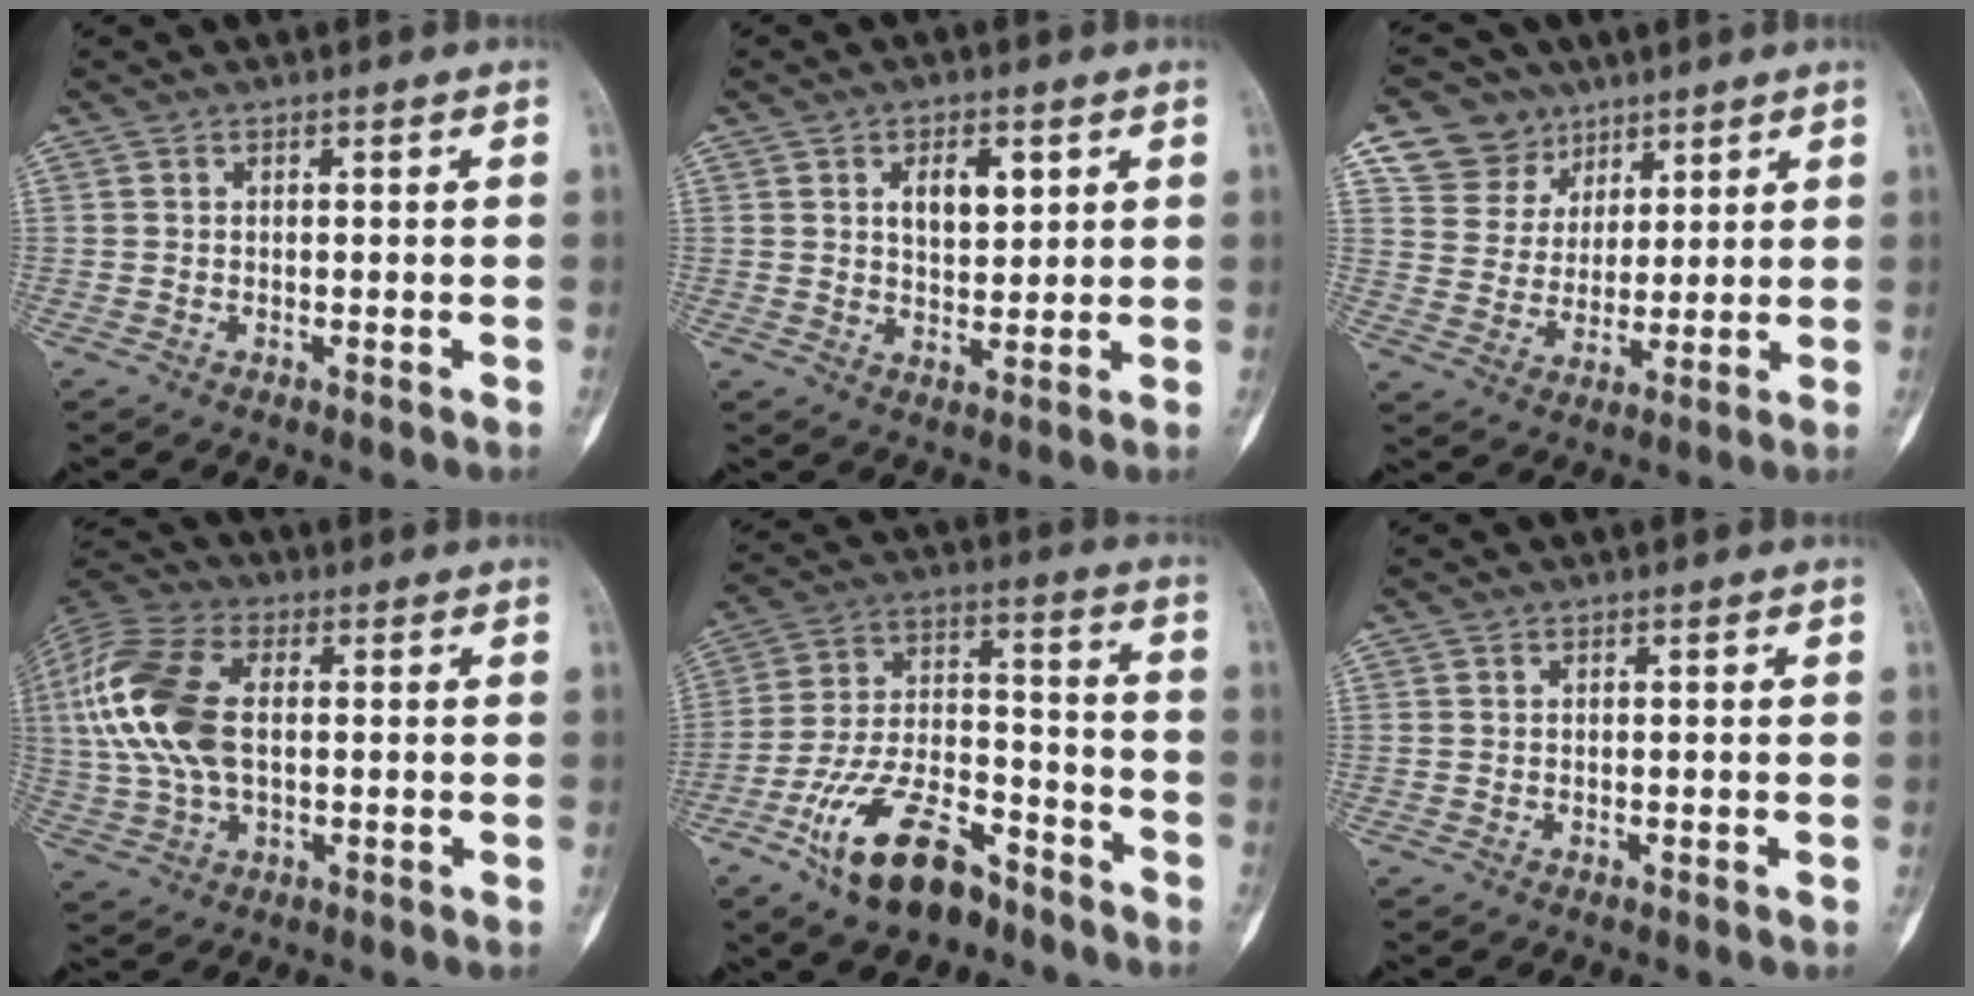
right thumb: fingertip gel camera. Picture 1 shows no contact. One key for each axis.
{"total": 6.2, "fx": 2.5, "fy": 3.5, "fz": 4.4, "tx": -0.054, "ty": -0.013, "tz": 0.042}
{"total": 10.0, "fx": 6.2, "fy": 7.9, "fz": 1.0, "tx": 0.018, "ty": -0.030, "tz": 0.117}
{"total": 16.9, "fx": 1.7, "fy": 9.5, "fz": 13.9, "tx": -0.312, "ty": 0.014, "tz": 0.030}
{"total": 16.6, "fx": -10.3, "fy": 8.2, "fz": 10.2, "tx": -0.173, "ty": 0.079, "tz": -0.183}
{"total": 0.0}